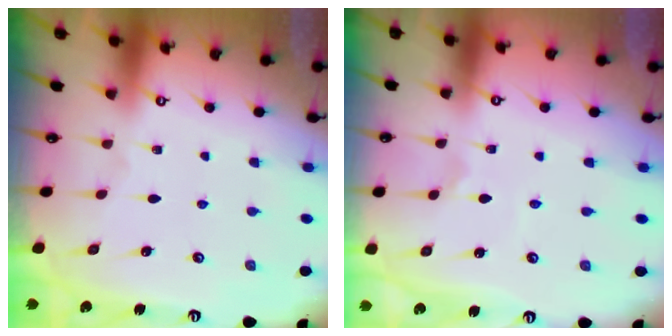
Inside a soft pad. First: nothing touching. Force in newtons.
{"total": 0.8, "press": 0.7, "slide": 0.2}